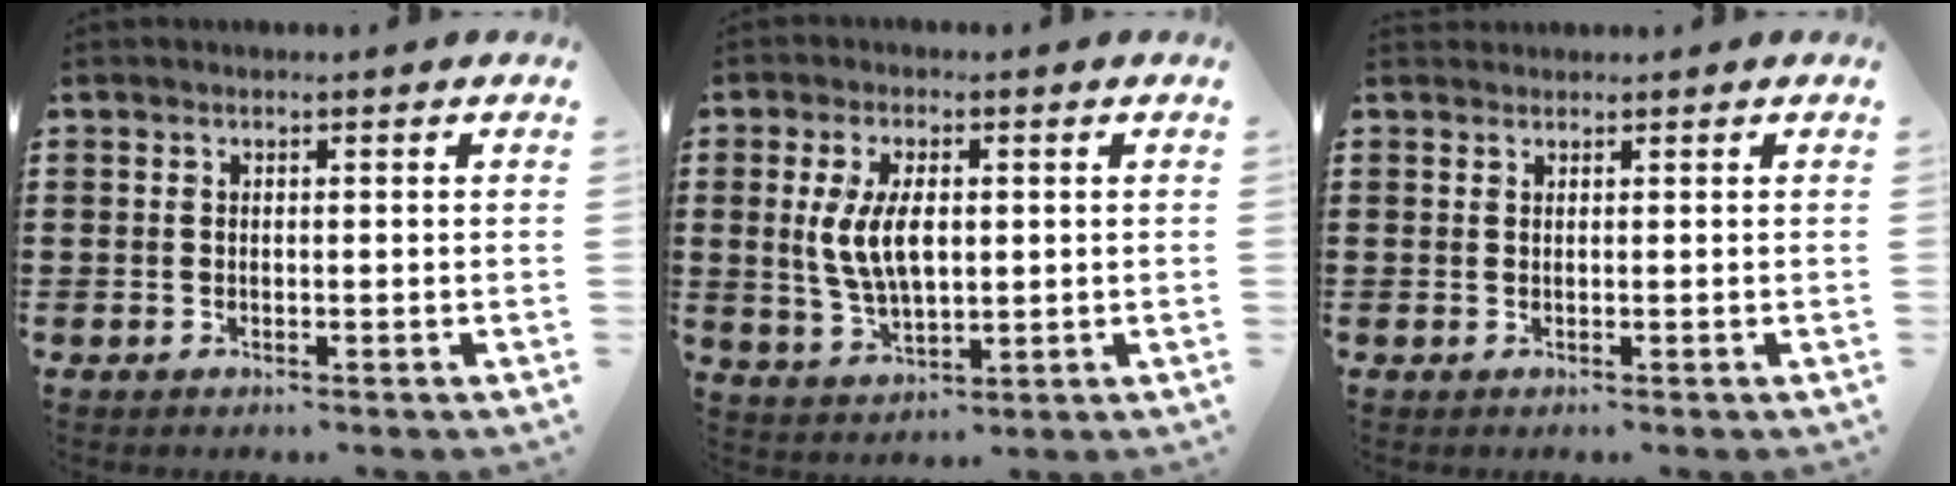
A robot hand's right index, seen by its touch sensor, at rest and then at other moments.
{"total": 7.4, "force": [0.8, 3.6, 6.4], "torque": [-0.139, 0.006, 0.010]}
{"total": 0.8, "force": [0.7, 0.3, -0.1], "torque": [0.003, 0.003, 0.013]}